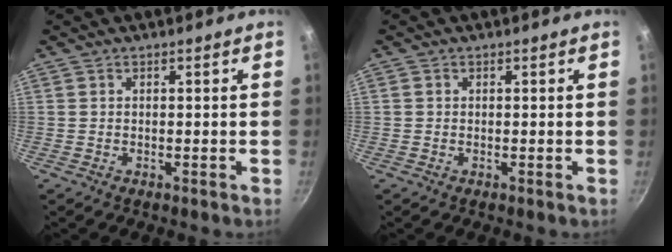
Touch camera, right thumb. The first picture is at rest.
{"total": 0.5, "force": [0.0, 0.5, 0.1], "torque": [0.001, 0.002, -0.001]}